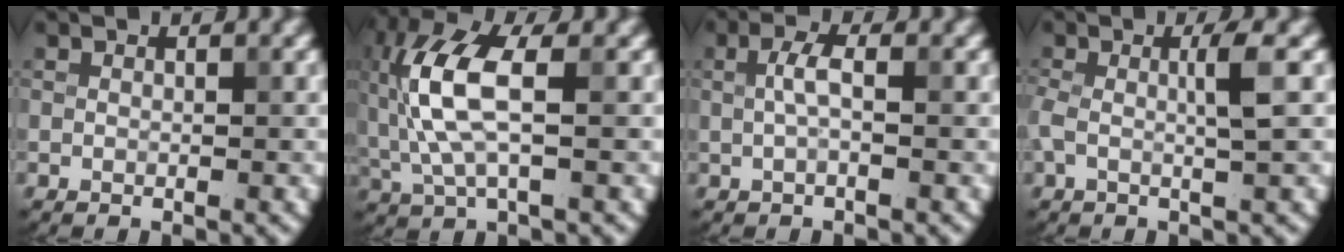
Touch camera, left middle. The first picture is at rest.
{"total": 7.2, "force": [0.5, 2.7, 6.7], "torque": [-0.161, 0.012, 0.006]}
{"total": 1.8, "force": [0.1, 0.5, 1.8], "torque": [-0.038, 0.005, 0.000]}
{"total": 3.2, "force": [0.2, 0.5, 3.1], "torque": [-0.061, 0.004, -0.004]}